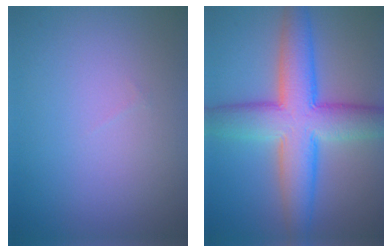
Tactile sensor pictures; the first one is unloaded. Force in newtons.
{"total": 9.2, "press": 9.2, "slide": 0.3}